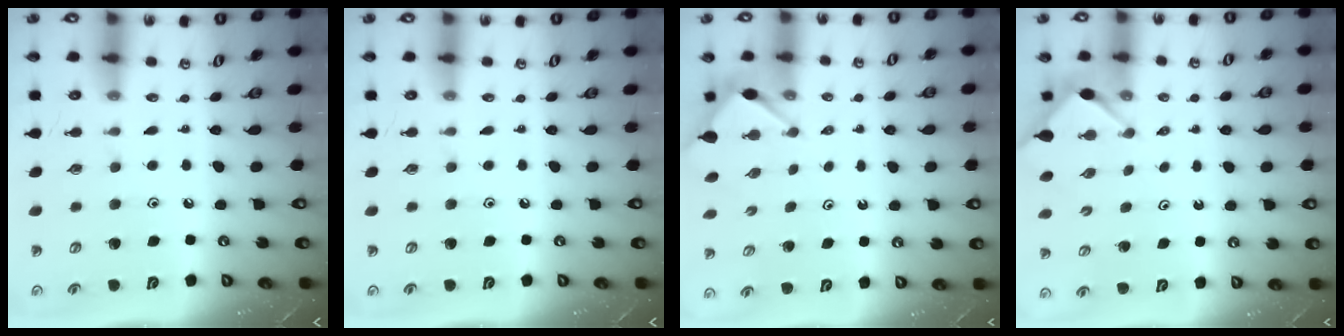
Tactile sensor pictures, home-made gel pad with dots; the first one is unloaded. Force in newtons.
{"total": 0.0}
{"total": 3.4, "press": 3.4, "slide": 0.3}
{"total": 2.7, "press": 2.7, "slide": 0.3}